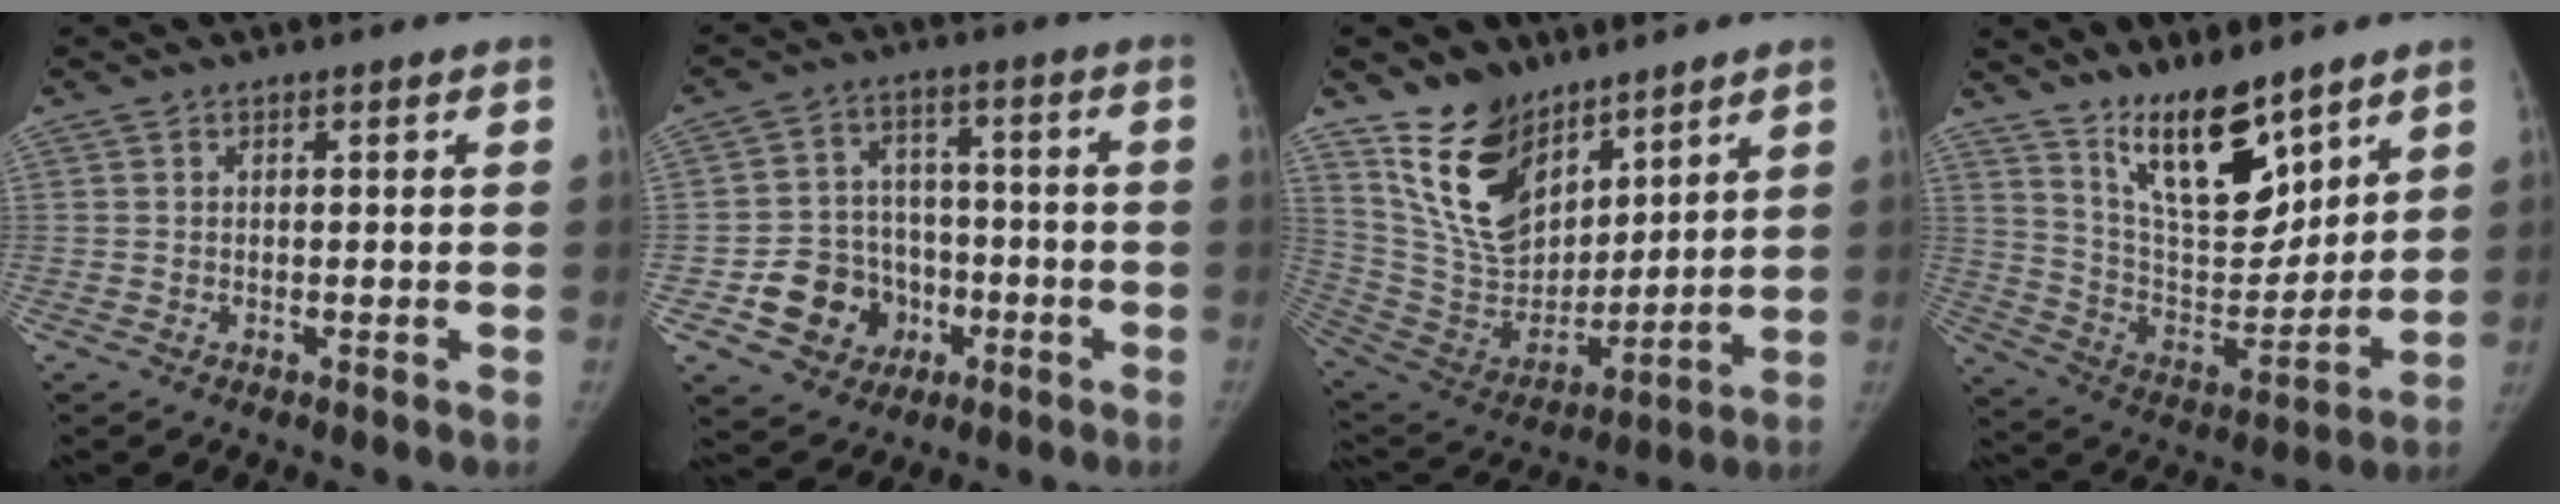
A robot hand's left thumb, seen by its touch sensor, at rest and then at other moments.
{"total": 11.4, "force": [-4.0, 9.9, 4.0], "torque": [-0.027, 0.034, -0.056]}
{"total": 17.6, "force": [11.7, 10.0, 8.5], "torque": [-0.107, -0.070, 0.236]}
{"total": 16.5, "force": [11.8, 5.9, 10.0], "torque": [-0.119, -0.087, 0.219]}